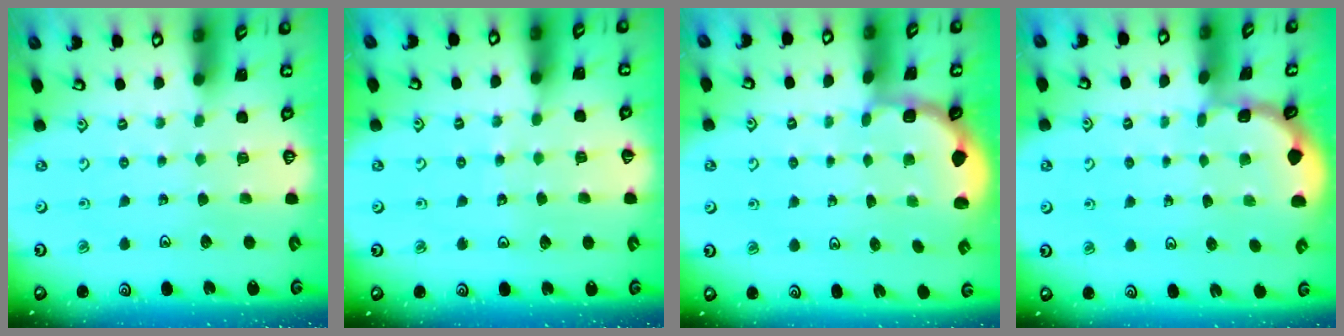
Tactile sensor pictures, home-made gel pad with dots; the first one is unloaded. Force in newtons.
{"total": 4.9, "press": 4.8, "slide": 0.7}
{"total": 2.0, "press": 1.8, "slide": 0.7}
{"total": 1.2, "press": 1.1, "slide": 0.1}